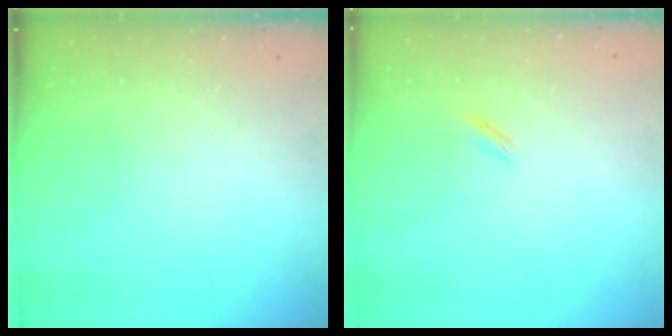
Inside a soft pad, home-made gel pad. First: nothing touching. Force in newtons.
{"total": 1.3, "press": 1.2, "slide": 0.3}